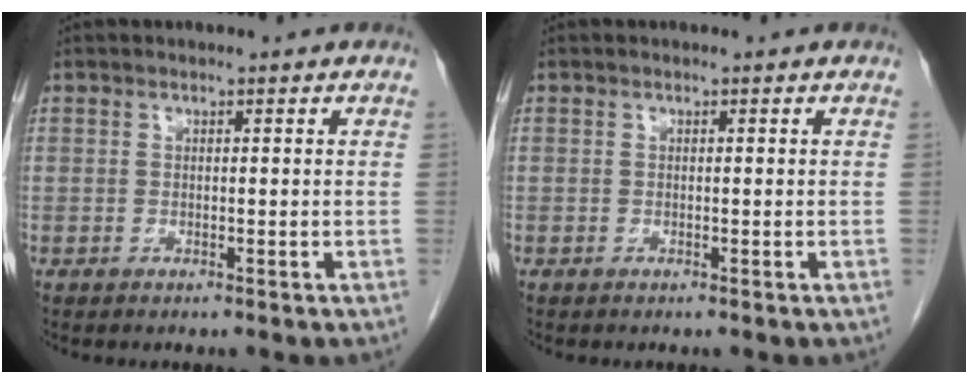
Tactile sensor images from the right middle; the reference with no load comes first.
{"total": 0.0}